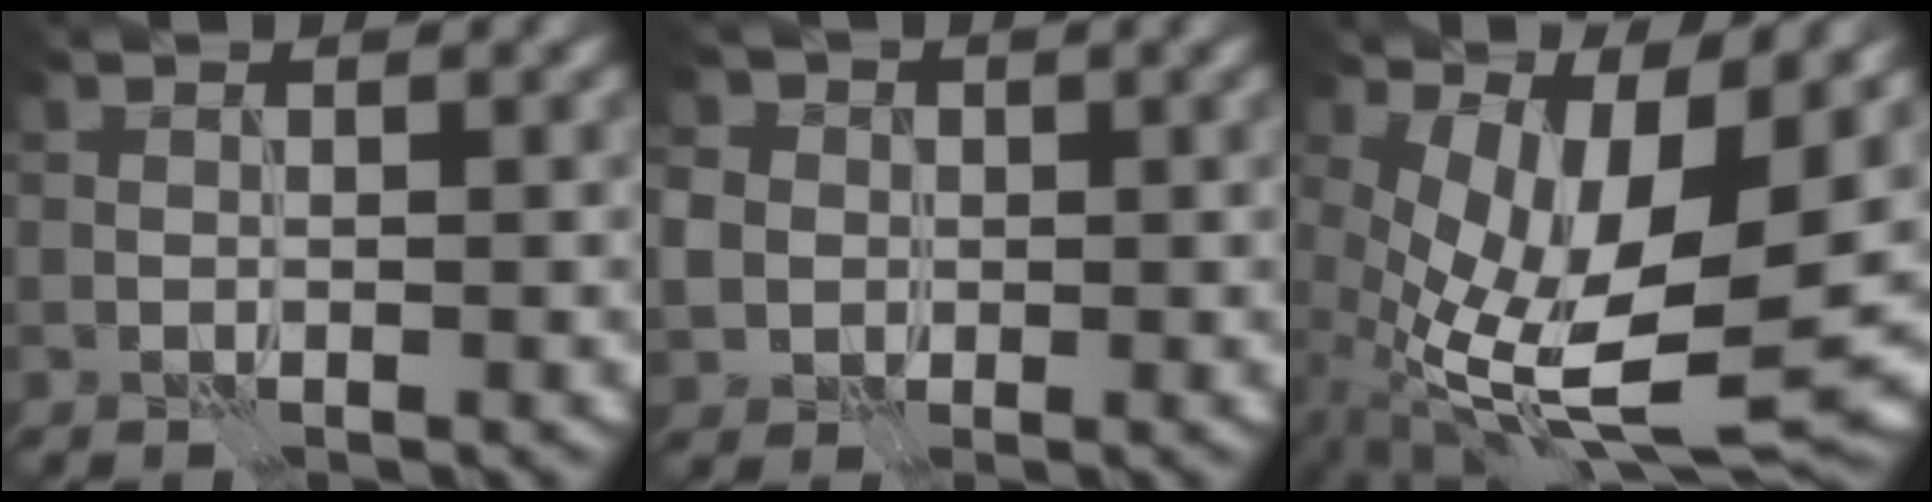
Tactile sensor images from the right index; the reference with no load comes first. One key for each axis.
{"total": 6.5, "fx": 0.9, "fy": 5.9, "fz": 2.5, "tx": -0.059, "ty": 0.015, "tz": 0.000}
{"total": 11.9, "fx": 0.3, "fy": 4.2, "fz": 11.1, "tx": -0.214, "ty": -0.020, "tz": 0.022}